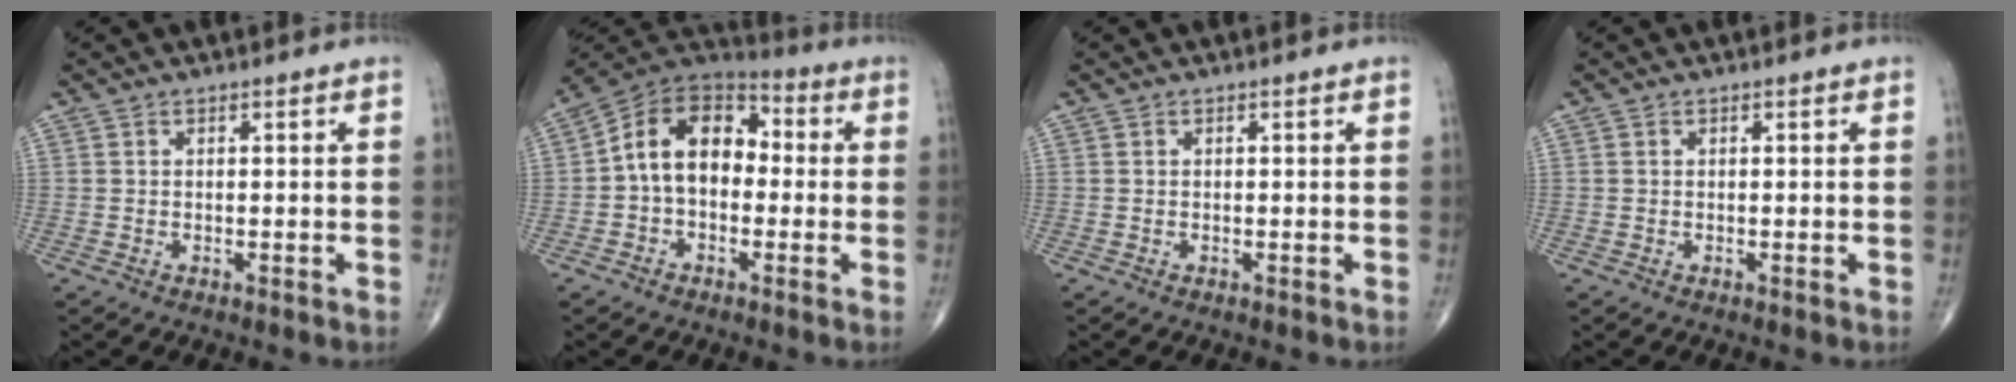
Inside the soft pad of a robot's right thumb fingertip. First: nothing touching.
{"total": 13.2, "force": [-0.4, 9.2, 9.5], "torque": [-0.129, 0.043, -0.025]}
{"total": 0.0}
{"total": 0.0}